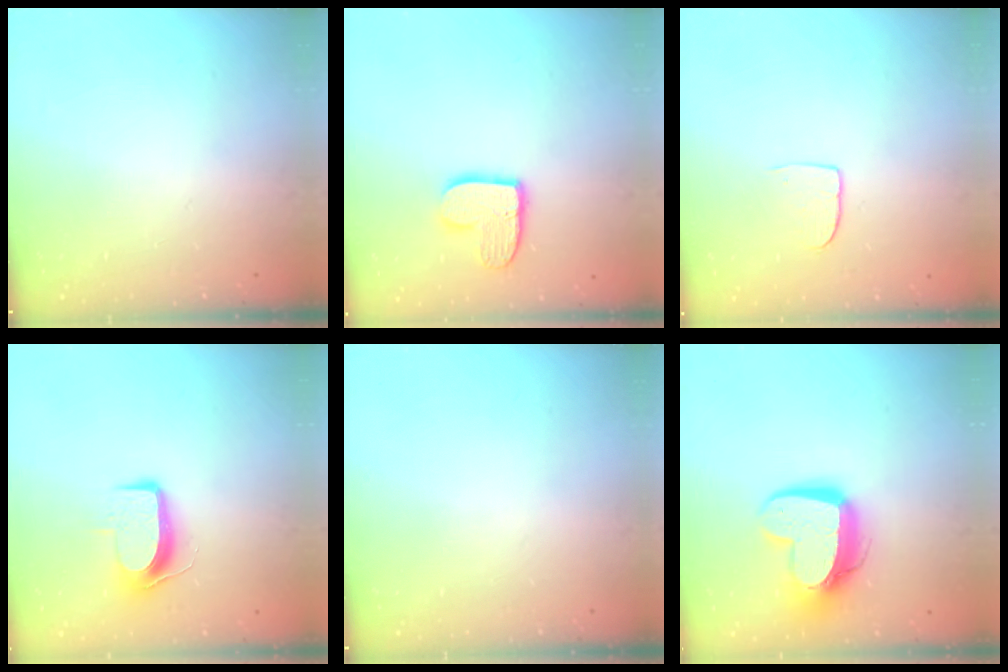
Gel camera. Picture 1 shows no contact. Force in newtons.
{"total": 10.7, "press": 10.7, "slide": 0.8}
{"total": 4.1, "press": 4.1, "slide": 0.3}
{"total": 8.7, "press": 8.6, "slide": 0.7}
{"total": 0.0}
{"total": 14.9, "press": 14.9, "slide": 1.1}